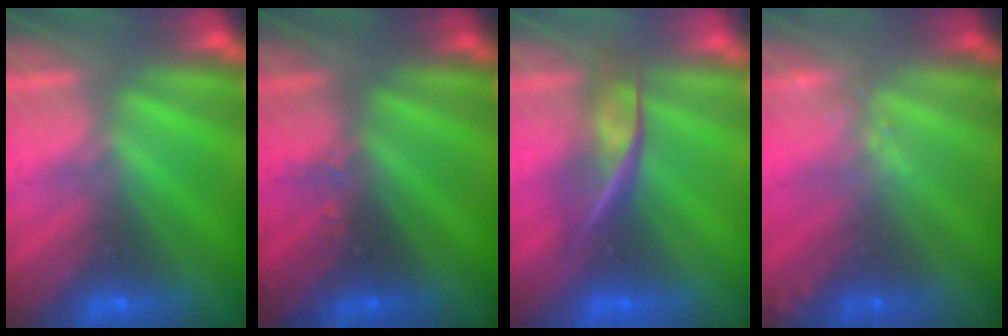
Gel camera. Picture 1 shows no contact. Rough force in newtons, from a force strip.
{"total": 2.4}
{"total": 2.4}
{"total": 1.6}